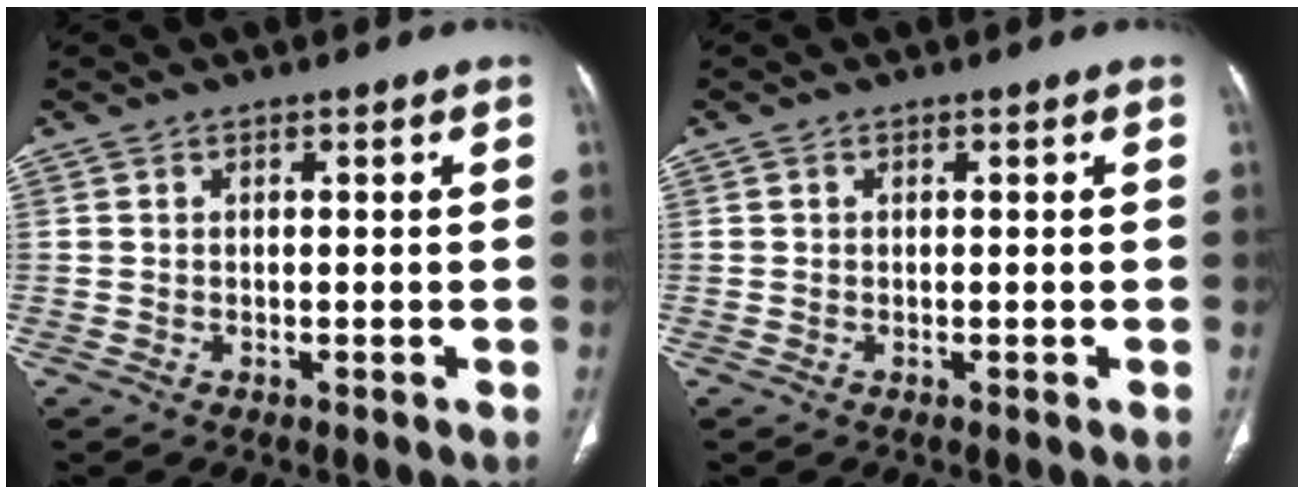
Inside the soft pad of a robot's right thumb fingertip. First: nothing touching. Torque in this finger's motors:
{"motor_torque": [-0.14, 0.11, -0.21, 0.15, 0.02]}